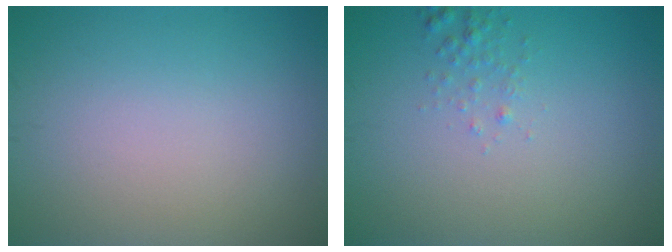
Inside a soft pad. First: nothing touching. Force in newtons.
{"total": 0.9, "press": 0.9, "slide": 0.1}